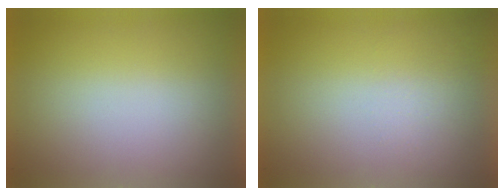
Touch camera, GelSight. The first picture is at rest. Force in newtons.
{"total": 1.3}